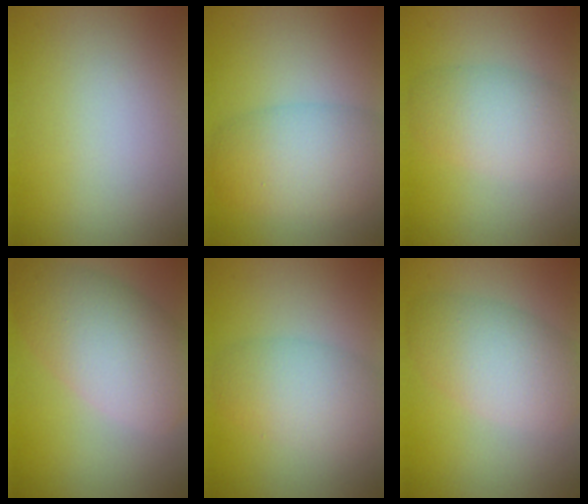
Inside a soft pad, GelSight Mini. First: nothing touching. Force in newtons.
{"total": 6.1, "press": 6.1, "slide": 0.2}
{"total": 4.8, "press": 4.7, "slide": 0.2}
{"total": 7.8, "press": 7.8, "slide": 0.3}
{"total": 4.5, "press": 4.5, "slide": 0.3}
{"total": 5.5, "press": 5.5, "slide": 0.2}